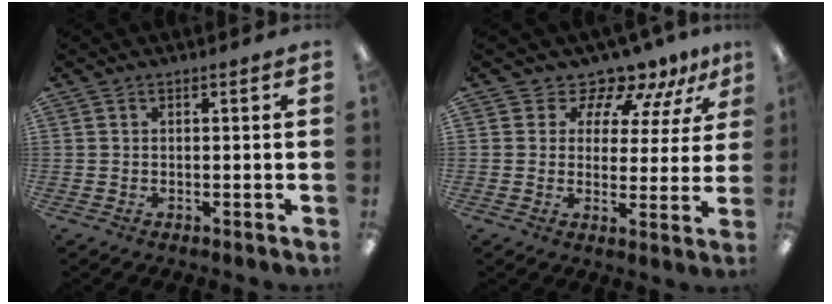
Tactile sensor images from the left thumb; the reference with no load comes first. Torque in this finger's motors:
{"motor_torque": [0.01, 0.78, -0.39, 0.08, 0.00]}